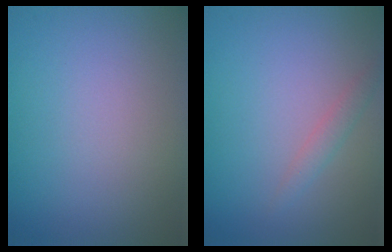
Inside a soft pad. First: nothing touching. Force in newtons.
{"total": 1.3, "press": 1.3, "slide": 0.1}